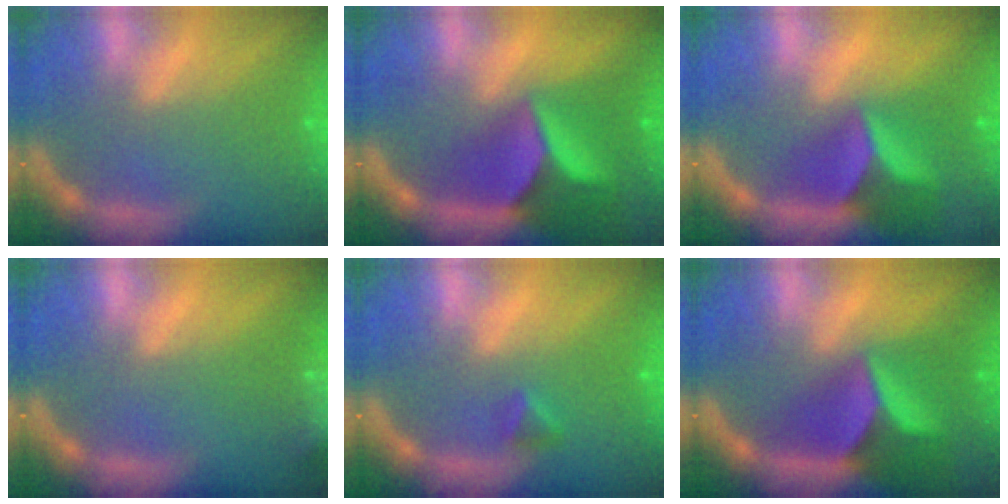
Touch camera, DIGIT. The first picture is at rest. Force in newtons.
{"total": 10.0}
{"total": 6.9}
{"total": 8.5}
{"total": 1.4}
{"total": 8.9}